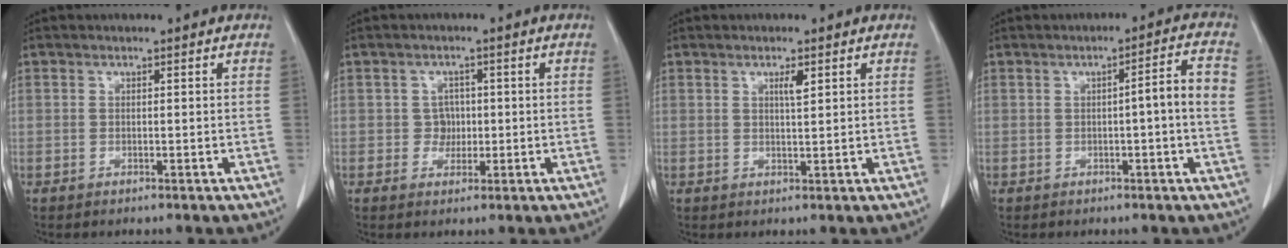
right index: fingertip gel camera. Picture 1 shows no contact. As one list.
[{"total": 2.4, "force": [-0.1, 2.4, 0.6], "torque": [-0.004, 0.007, -0.001]}, {"total": 1.8, "force": [0.9, 0.1, 1.6], "torque": [-0.031, -0.003, 0.014]}, {"total": 5.0, "force": [-0.1, -0.3, 5.0], "torque": [-0.069, 0.010, -0.004]}]